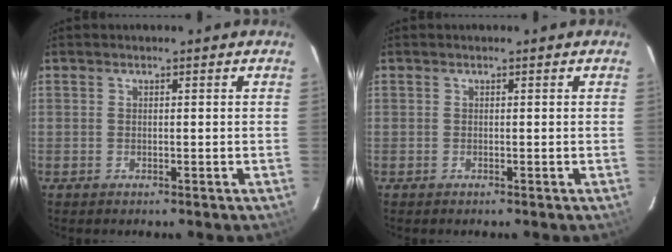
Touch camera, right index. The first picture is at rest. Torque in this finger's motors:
{"motor_torque": [0.18, 0.10, 0.03, 0.01]}